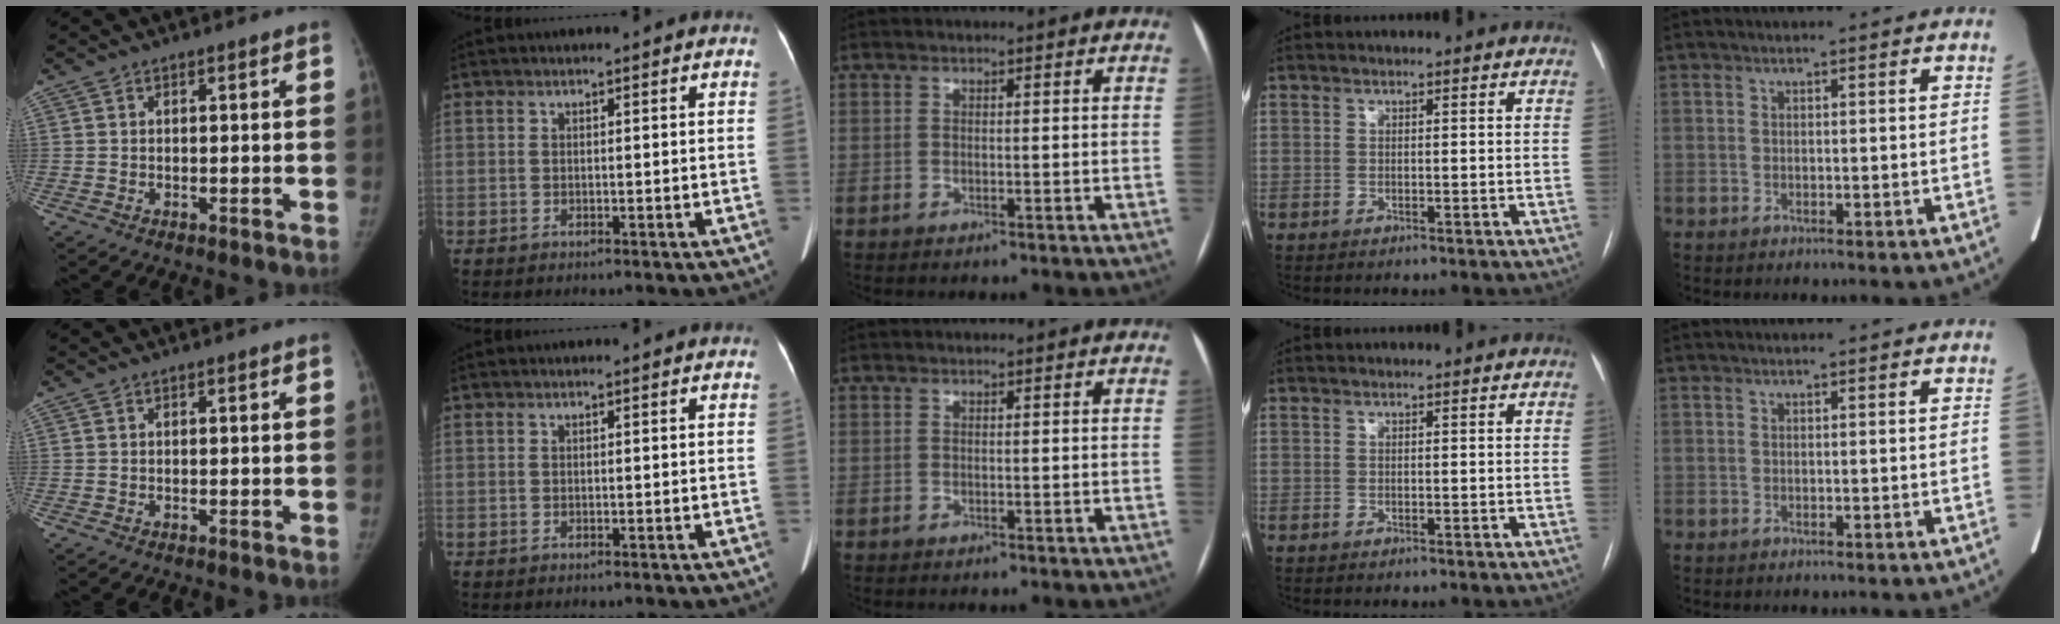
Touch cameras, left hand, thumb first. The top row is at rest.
{}